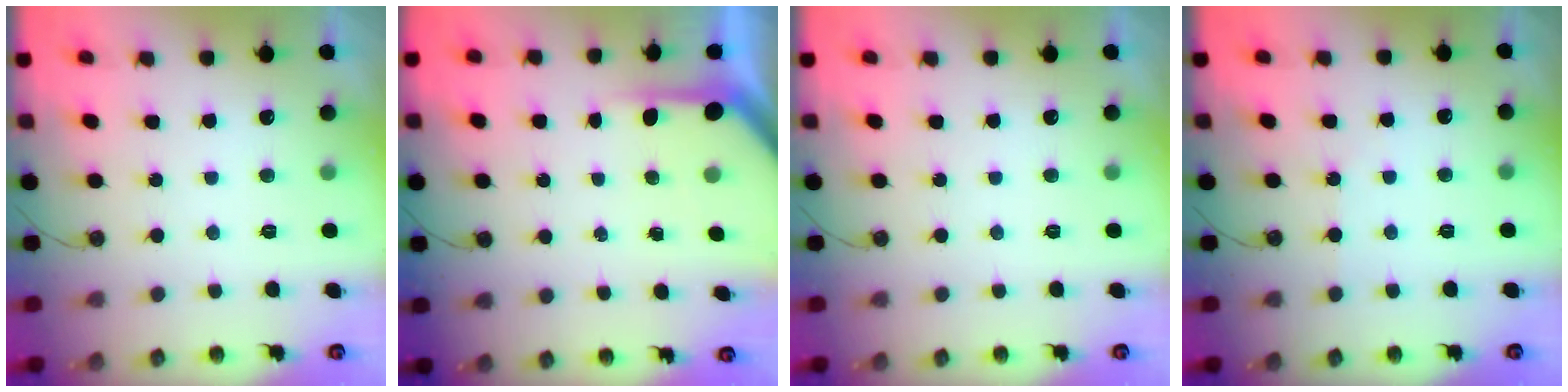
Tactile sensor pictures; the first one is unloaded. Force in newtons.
{"total": 4.8, "press": 4.8, "slide": 0.4}
{"total": 0.0}
{"total": 2.3, "press": 2.3, "slide": 0.4}